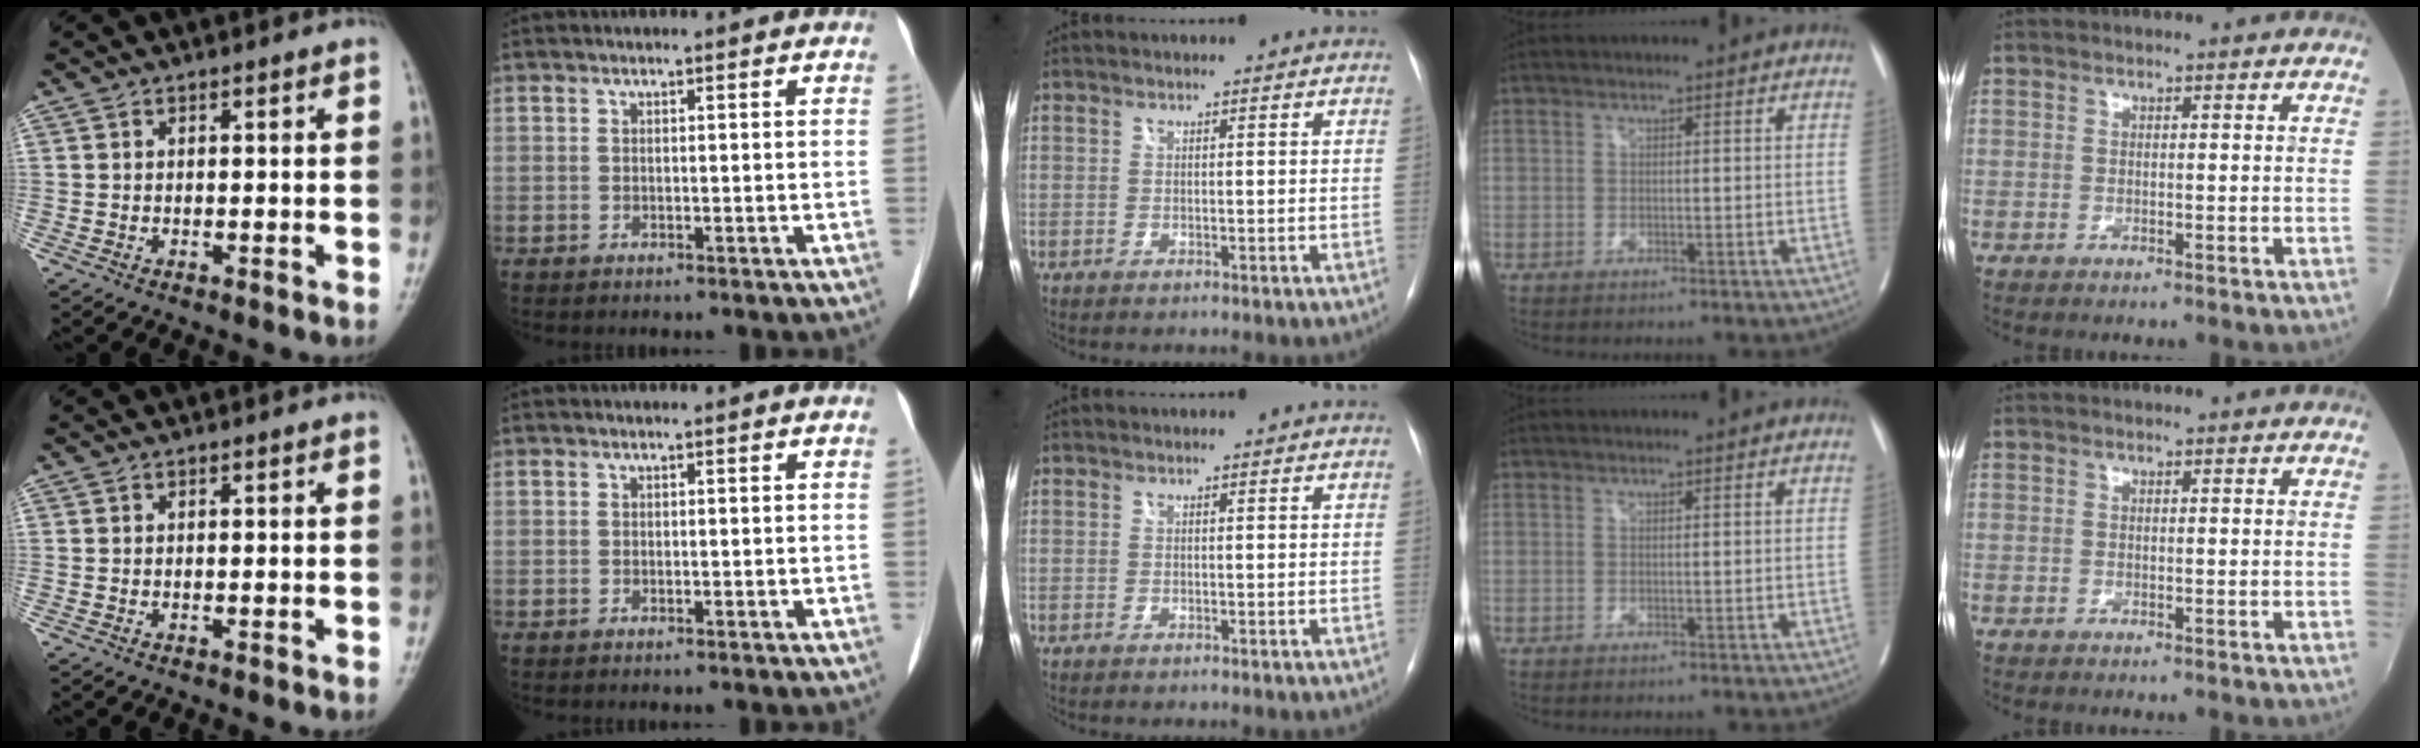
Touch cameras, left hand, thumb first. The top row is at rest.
{}